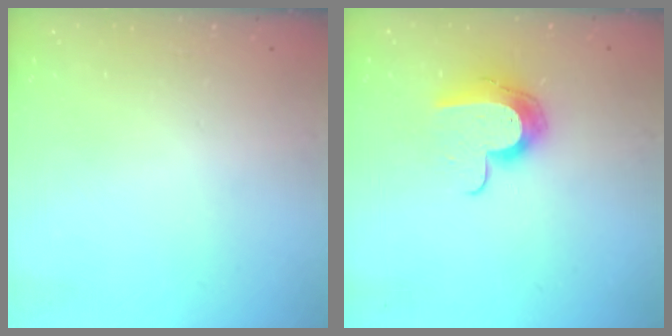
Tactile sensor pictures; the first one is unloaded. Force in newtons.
{"total": 12.1, "press": 12.1, "slide": 0.6}